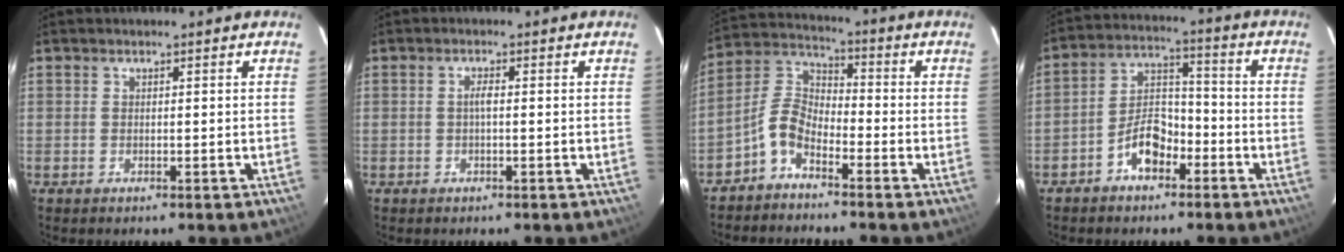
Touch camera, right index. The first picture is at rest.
{"total": 1.3, "force": [-0.2, 0.2, 1.3], "torque": [-0.025, 0.005, -0.005]}
{"total": 6.5, "force": [-4.3, 3.1, 3.8], "torque": [-0.087, 0.021, -0.096]}
{"total": 7.9, "force": [-4.7, 4.4, 4.7], "torque": [-0.089, 0.024, -0.079]}